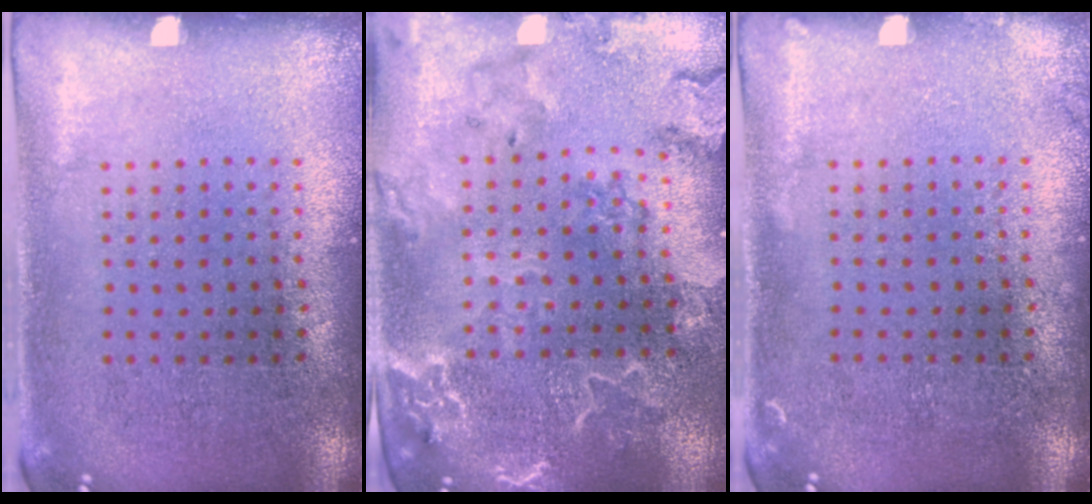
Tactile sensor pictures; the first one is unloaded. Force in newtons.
{"total": 2.6, "press": 2.5, "slide": 0.9}
{"total": 0.7, "press": 0.7, "slide": 0.2}